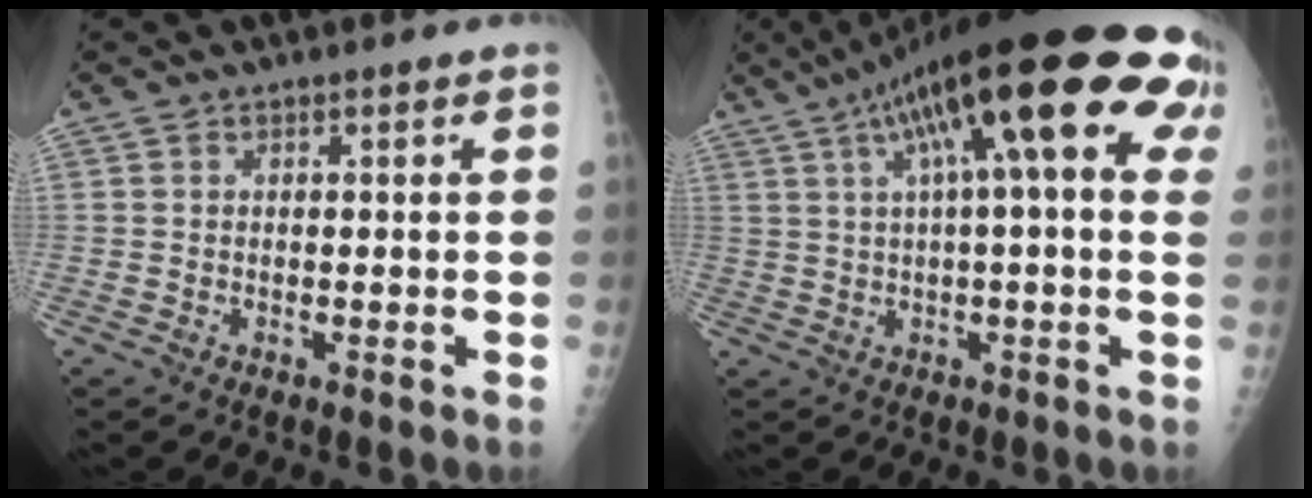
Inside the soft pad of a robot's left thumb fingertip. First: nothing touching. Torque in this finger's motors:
{"motor_torque": [0.92, 0.60, 1.99, -0.80, 0.51]}